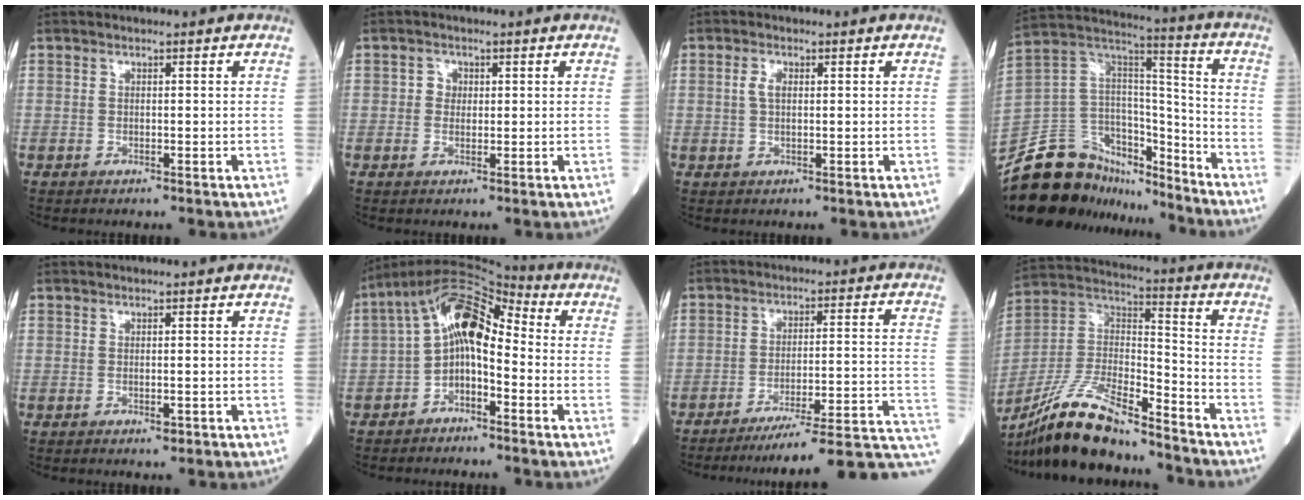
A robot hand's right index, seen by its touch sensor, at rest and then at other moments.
{"total": 1.8, "force": [0.3, 1.6, 0.7], "torque": [-0.007, 0.004, 0.002]}
{"total": 2.0, "force": [0.4, 0.9, 1.7], "torque": [-0.035, 0.004, 0.007]}
{"total": 22.4, "force": [-19.2, 9.0, 7.4], "torque": [-0.162, 0.053, -0.322]}
{"total": 0.7, "force": [-0.3, 0.3, 0.5], "torque": [-0.007, -0.001, -0.003]}
{"total": 10.1, "force": [-0.4, 5.1, 8.7], "torque": [-0.145, 0.047, -0.015]}
{"total": 18.7, "force": [-16.3, -0.6, 9.2], "torque": [-0.059, 0.013, -0.221]}
{"total": 16.9, "force": [-14.9, 2.4, 7.6], "torque": [-0.157, 0.005, -0.279]}